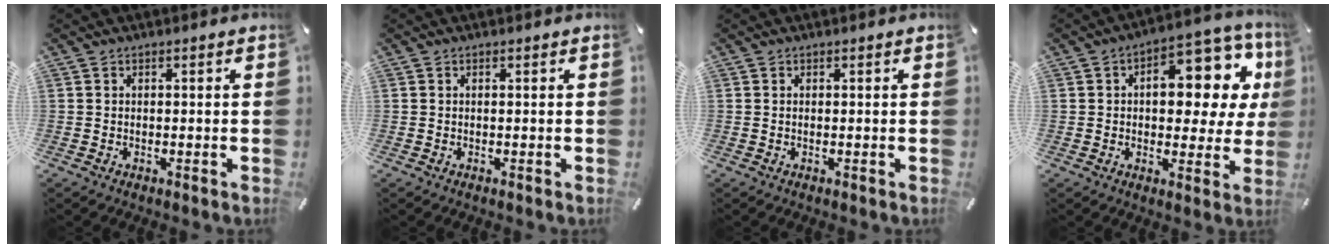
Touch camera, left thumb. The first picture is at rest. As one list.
[{"total": 0.0}, {"total": 0.5, "force": [0.0, 0.1, 0.5], "torque": [-0.011, -0.001, 0.000]}, {"total": 15.5, "force": [4.5, 8.7, 12.1], "torque": [-0.149, -0.030, 0.071]}]